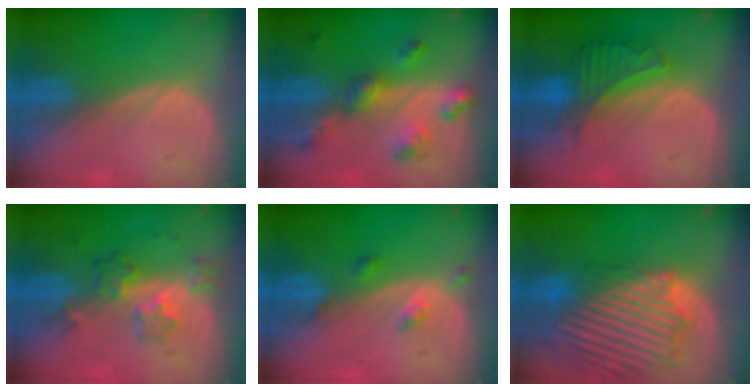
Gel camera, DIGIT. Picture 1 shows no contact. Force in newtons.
{"total": 6.8, "press": 6.0, "slide": 3.2}
{"total": 6.5, "press": 6.1, "slide": 2.3}
{"total": 5.9, "press": 5.4, "slide": 2.4}
{"total": 2.5, "press": 2.5, "slide": 0.2}
{"total": 14.5, "press": 12.4, "slide": 7.6}